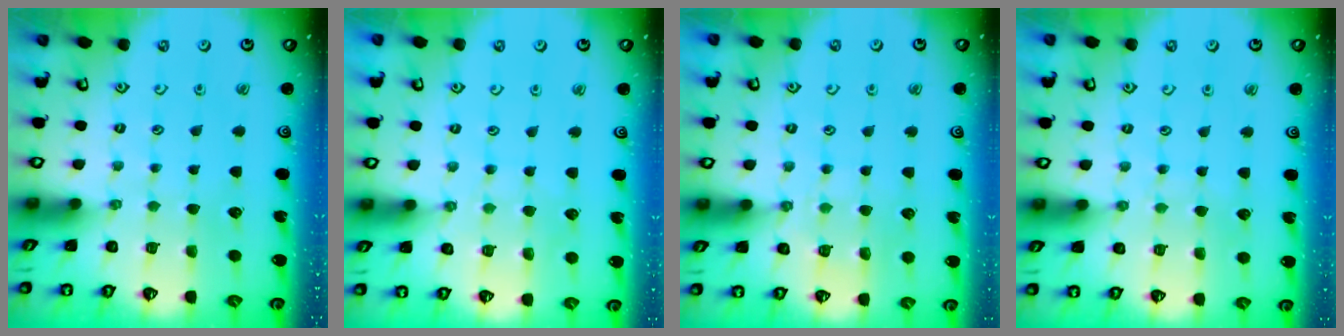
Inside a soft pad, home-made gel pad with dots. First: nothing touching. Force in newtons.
{"total": 4.4, "press": 4.3, "slide": 0.7}
{"total": 6.1, "press": 6.1, "slide": 0.6}
{"total": 2.6, "press": 2.6, "slide": 0.3}